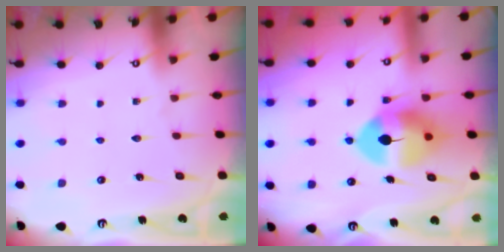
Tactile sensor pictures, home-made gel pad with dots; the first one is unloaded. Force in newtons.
{"total": 11.2, "press": 11.1, "slide": 1.9}